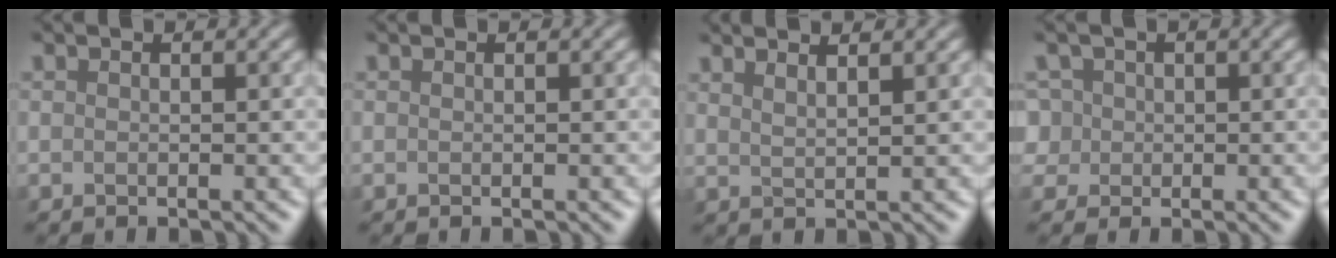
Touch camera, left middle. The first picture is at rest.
{"total": 0.0}
{"total": 3.6, "force": [2.8, 1.2, 1.8], "torque": [-0.004, 0.034, 0.015]}
{"total": 3.8, "force": [0.1, 3.7, 0.7], "torque": [-0.007, 0.035, -0.022]}